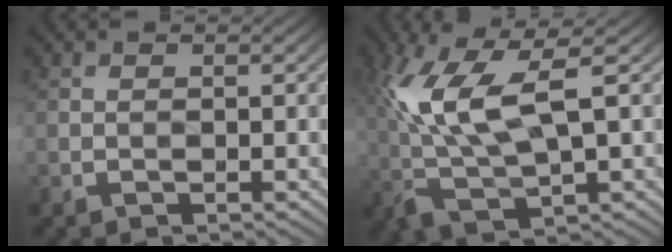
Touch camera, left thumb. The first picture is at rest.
{"total": 11.2, "force": [2.0, 4.0, 10.3], "torque": [-0.240, -0.001, 0.039]}